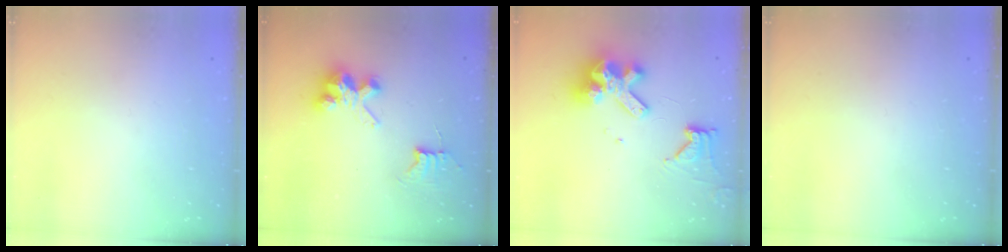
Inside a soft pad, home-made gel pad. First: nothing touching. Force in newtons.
{"total": 8.7, "press": 8.7, "slide": 0.6}
{"total": 14.7, "press": 14.5, "slide": 1.8}
{"total": 0.0}